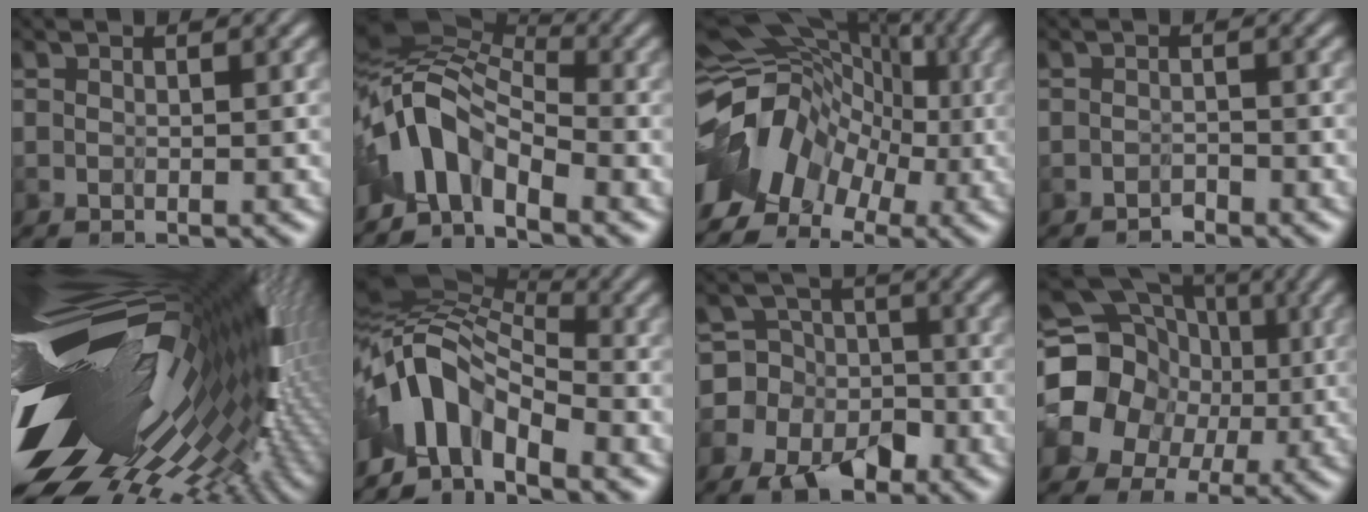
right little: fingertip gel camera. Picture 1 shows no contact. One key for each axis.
{"total": 5.8, "fx": -3.1, "fy": 2.5, "fz": 4.2, "tx": -0.074, "ty": 0.021, "tz": -0.073}
{"total": 7.0, "fx": -3.1, "fy": 4.8, "fz": 4.1, "tx": -0.078, "ty": 0.007, "tz": -0.069}
{"total": 2.5, "fx": -1.9, "fy": -0.8, "fz": -1.5, "tx": 0.027, "ty": 0.000, "tz": -0.036}
{"total": 16.9, "fx": 0.3, "fy": 6.9, "fz": 15.5, "tx": -0.256, "ty": -0.026, "tz": 0.000}
{"total": 5.4, "fx": -3.9, "fy": 2.1, "fz": 3.1, "tx": -0.050, "ty": 0.019, "tz": -0.082}
{"total": 4.4, "fx": -2.7, "fy": 3.5, "fz": 0.4, "tx": 0.007, "ty": -0.001, "tz": -0.074}
{"total": 16.4, "fx": 1.2, "fy": 15.2, "fz": 6.1, "tx": -0.165, "ty": 0.019, "tz": -0.008}